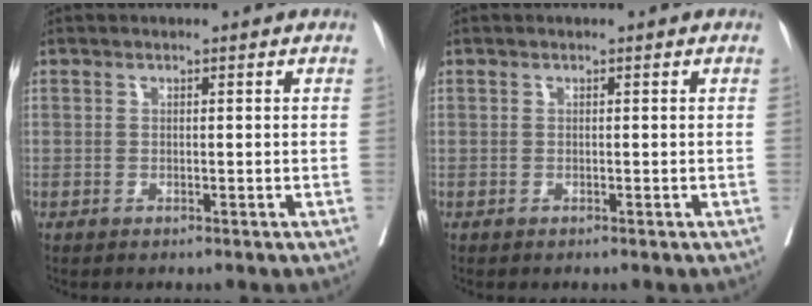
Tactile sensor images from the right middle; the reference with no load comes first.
{"total": 0.0}